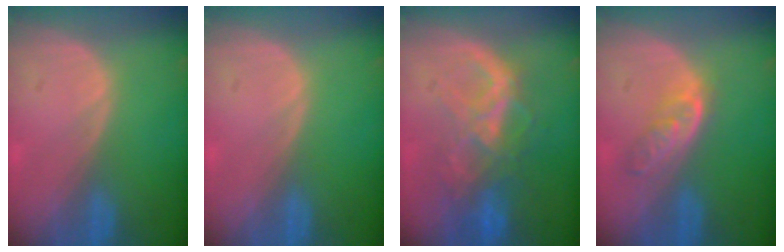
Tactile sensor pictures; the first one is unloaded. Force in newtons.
{"total": 0.0}
{"total": 8.8, "press": 7.6, "slide": 4.4}
{"total": 4.9, "press": 4.3, "slide": 2.2}